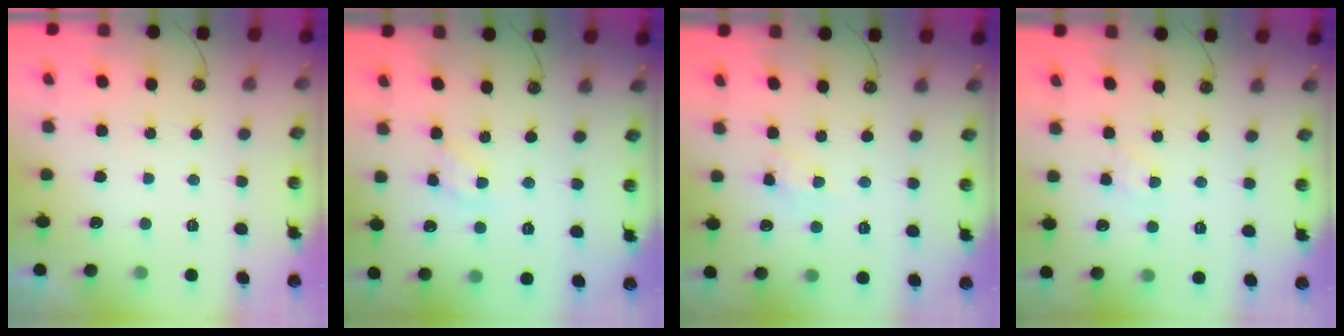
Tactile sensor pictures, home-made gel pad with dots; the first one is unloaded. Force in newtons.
{"total": 6.2, "press": 6.2, "slide": 0.4}
{"total": 5.3, "press": 5.3, "slide": 0.6}
{"total": 3.6, "press": 3.5, "slide": 0.5}